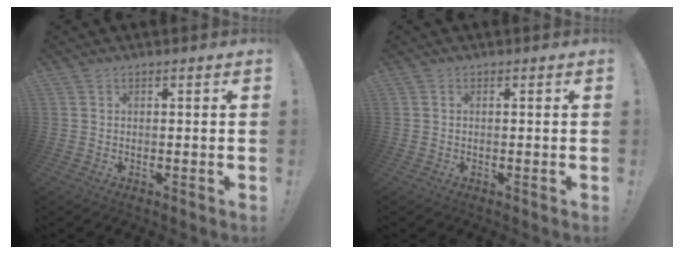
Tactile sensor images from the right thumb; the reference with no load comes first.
{"total": 0.0}